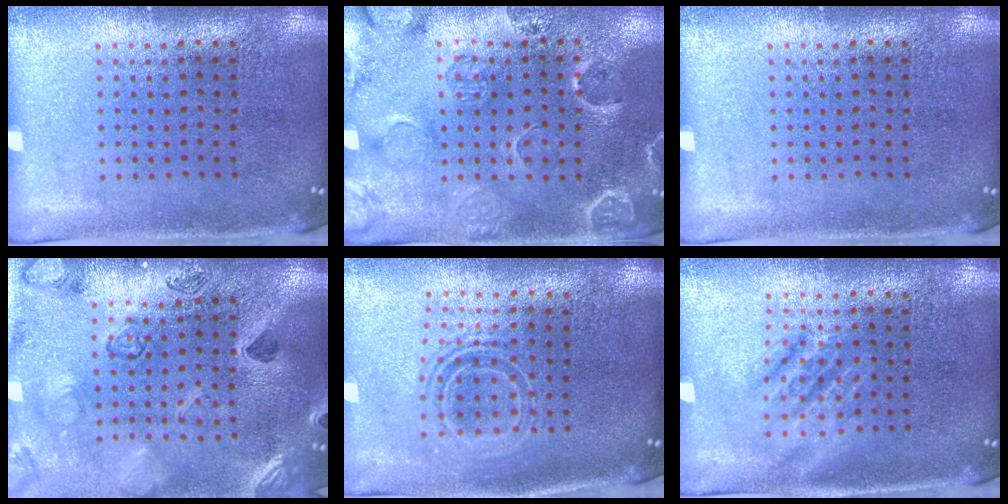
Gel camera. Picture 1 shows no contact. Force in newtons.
{"total": 2.6, "press": 2.1, "slide": 1.5}
{"total": 0.0}
{"total": 2.3, "press": 2.3, "slide": 0.2}
{"total": 1.7, "press": 1.2, "slide": 1.1}
{"total": 1.1, "press": 1.1, "slide": 0.2}